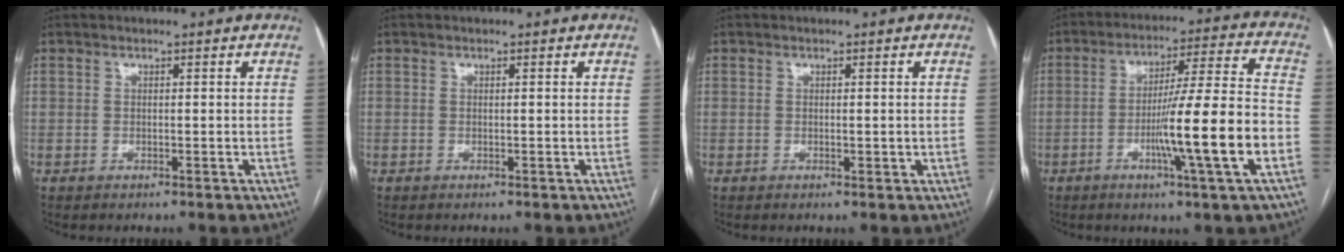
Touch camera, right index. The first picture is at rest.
{"total": 0.0}
{"total": 1.0, "force": [0.0, 0.6, 0.7], "torque": [-0.010, -0.001, 0.004]}
{"total": 15.1, "force": [-4.6, -1.0, 14.3], "torque": [-0.236, -0.003, -0.077]}